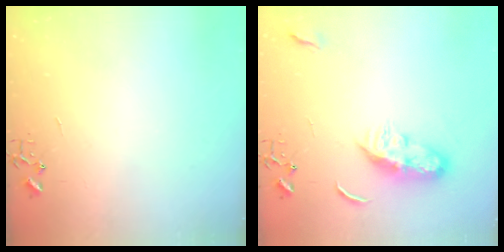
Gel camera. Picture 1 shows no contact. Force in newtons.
{"total": 8.7, "press": 8.7, "slide": 0.4}